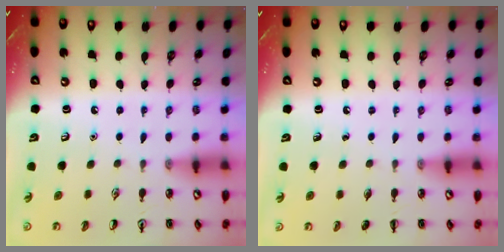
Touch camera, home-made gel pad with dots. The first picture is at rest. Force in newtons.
{"total": 0.0}